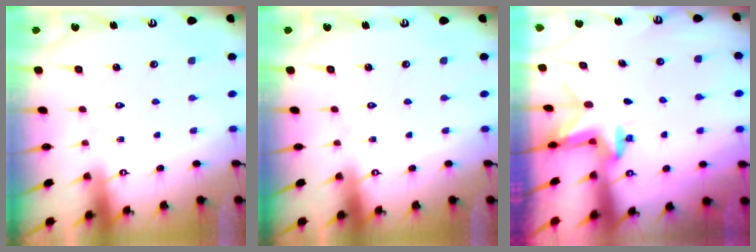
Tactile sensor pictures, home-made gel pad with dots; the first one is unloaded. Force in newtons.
{"total": 0.0}
{"total": 2.4, "press": 2.4, "slide": 0.4}